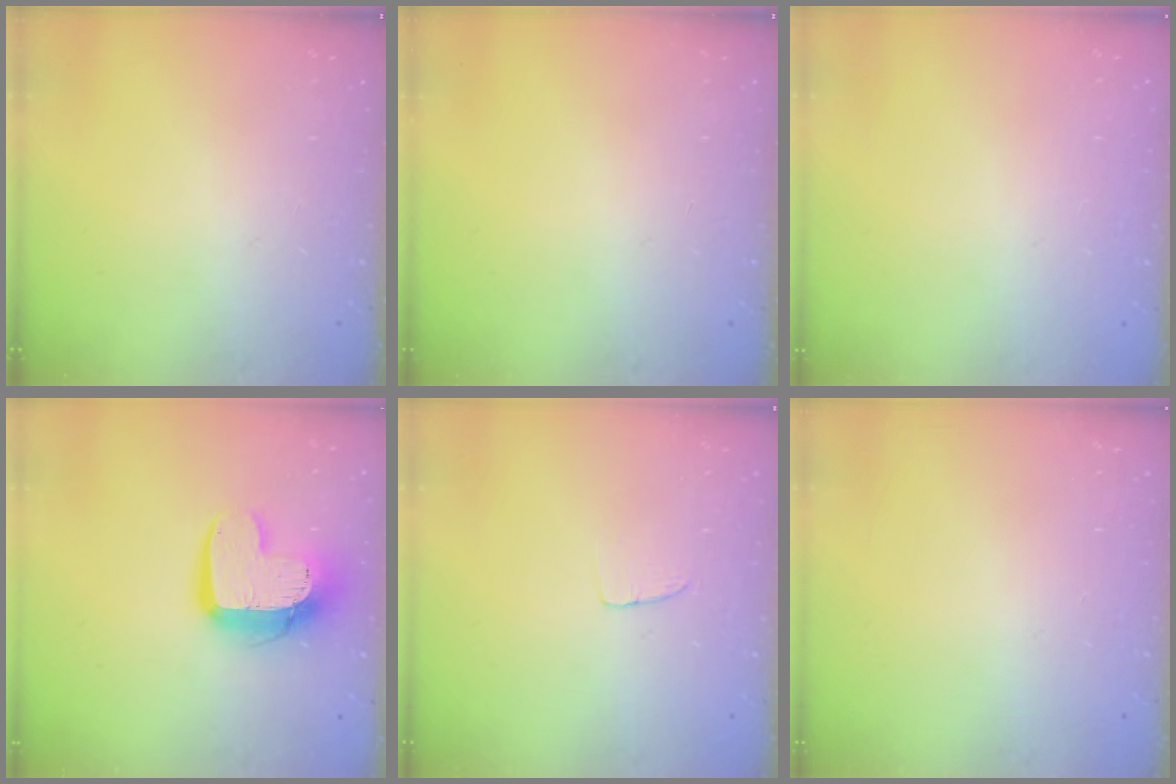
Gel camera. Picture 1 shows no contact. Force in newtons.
{"total": 0.0}
{"total": 0.0}
{"total": 14.4, "press": 14.3, "slide": 1.2}
{"total": 3.2, "press": 3.2, "slide": 0.2}
{"total": 0.0}